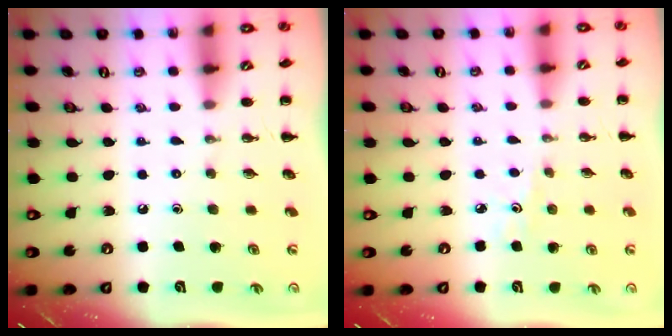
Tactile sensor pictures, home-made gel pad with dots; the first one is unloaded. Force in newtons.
{"total": 2.2, "press": 2.0, "slide": 0.7}